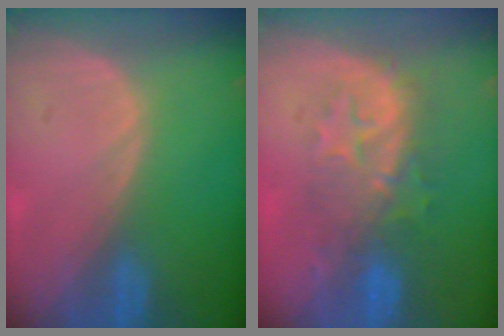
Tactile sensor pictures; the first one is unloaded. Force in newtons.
{"total": 8.0, "press": 7.9, "slide": 1.5}